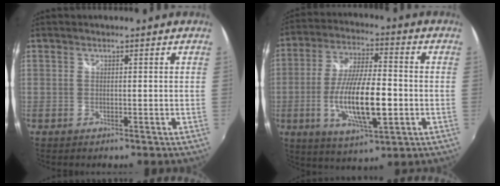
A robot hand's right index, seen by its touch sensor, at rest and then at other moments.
{"total": 15.4, "force": [-3.5, 4.4, 14.3], "torque": [-0.278, -0.014, -0.058]}